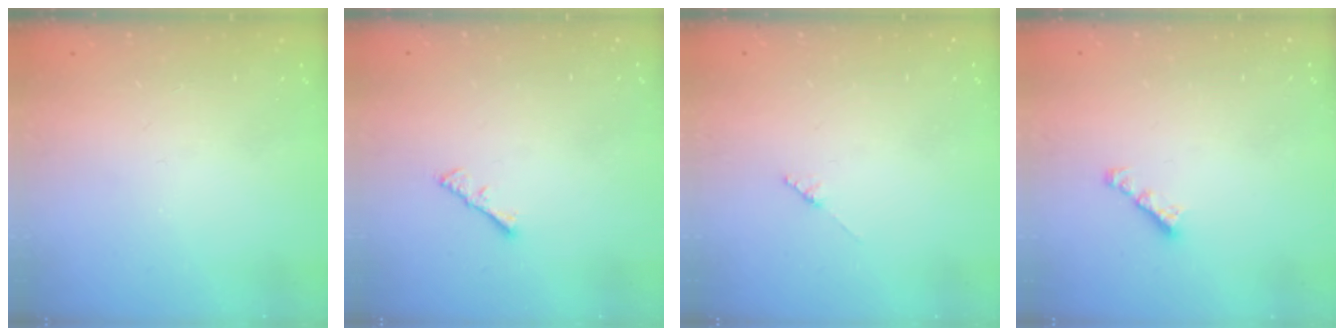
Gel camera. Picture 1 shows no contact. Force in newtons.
{"total": 1.3, "press": 1.2, "slide": 0.4}
{"total": 1.8, "press": 1.7, "slide": 0.3}
{"total": 2.2, "press": 2.1, "slide": 0.6}